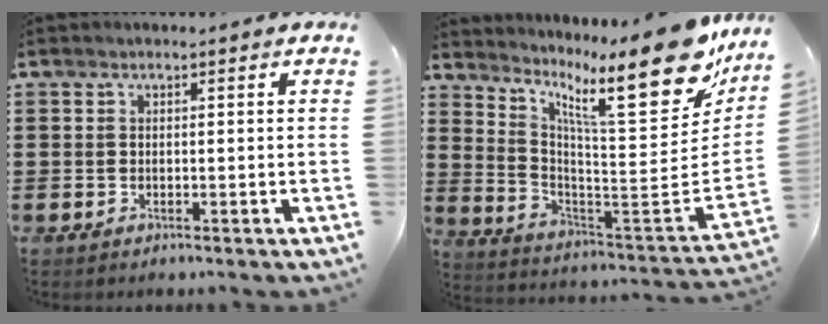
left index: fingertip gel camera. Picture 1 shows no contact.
{"total": 17.9, "force": [11.2, 3.8, 13.4], "torque": [-0.218, -0.081, 0.175]}